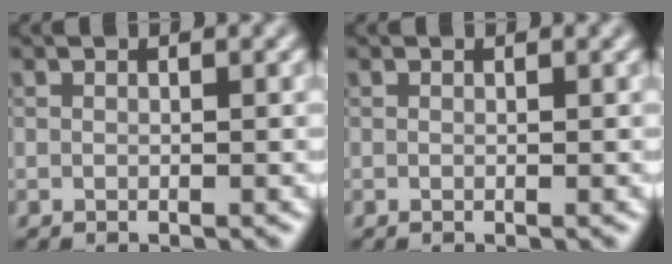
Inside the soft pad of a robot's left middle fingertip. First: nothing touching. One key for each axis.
{"total": 0.0}